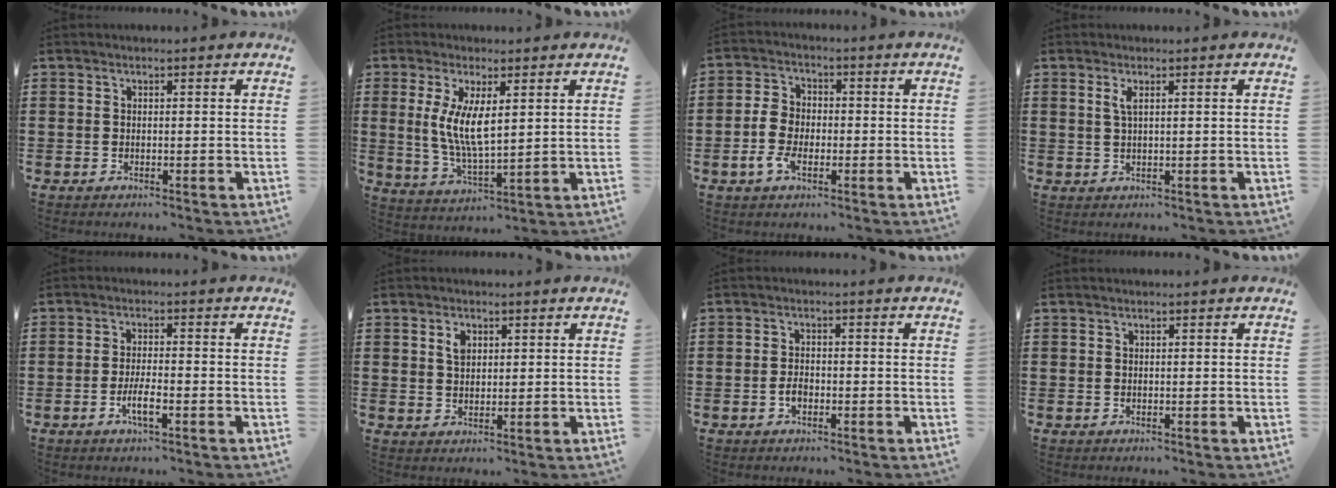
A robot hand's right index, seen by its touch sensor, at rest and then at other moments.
{"total": 7.3, "force": [1.3, 2.5, 6.8], "torque": [-0.141, -0.001, 0.022]}
{"total": 4.8, "force": [-1.5, 3.3, 3.1], "torque": [-0.088, 0.000, -0.035]}
{"total": 1.6, "force": [0.6, 0.3, 1.5], "torque": [-0.031, 0.002, 0.010]}
{"total": 3.6, "force": [-1.6, 0.7, 3.2], "torque": [-0.059, 0.000, -0.031]}
{"total": 2.5, "force": [1.0, 1.6, 1.7], "torque": [-0.039, 0.007, 0.018]}
{"total": 2.0, "force": [-0.8, 1.1, 1.5], "torque": [-0.030, 0.002, -0.015]}
{"total": 0.0}